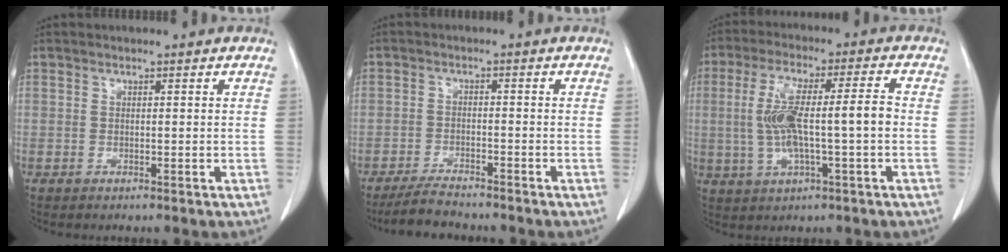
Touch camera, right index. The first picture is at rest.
{"total": 4.6, "force": [-4.2, 0.9, 1.4], "torque": [-0.029, -0.013, -0.077]}
{"total": 11.0, "force": [-0.5, 1.6, 10.8], "torque": [-0.214, 0.019, -0.007]}